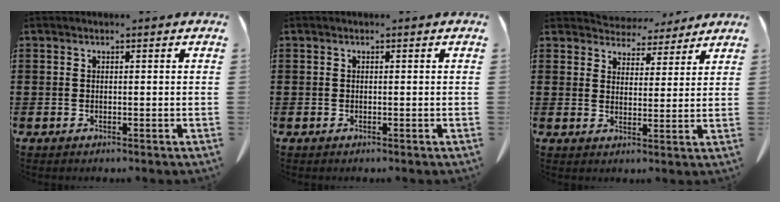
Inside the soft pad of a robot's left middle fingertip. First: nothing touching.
{"total": 0.0}
{"total": 4.8, "force": [4.7, 1.3, 0.0], "torque": [-0.015, -0.027, 0.084]}